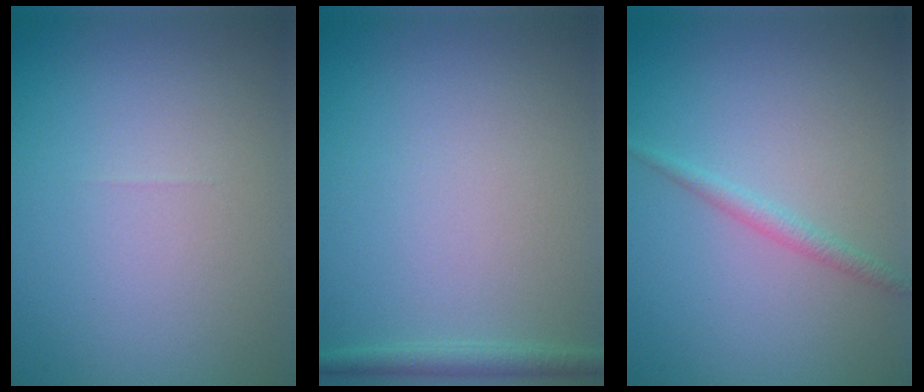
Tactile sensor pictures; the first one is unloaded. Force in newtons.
{"total": 1.4, "press": 1.4, "slide": 0.1}
{"total": 1.3, "press": 1.3, "slide": 0.0}